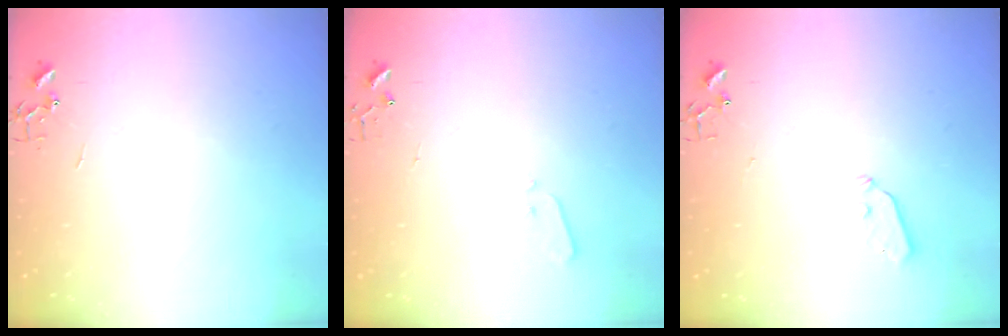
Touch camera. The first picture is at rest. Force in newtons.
{"total": 3.3, "press": 3.3, "slide": 0.4}
{"total": 3.3, "press": 3.3, "slide": 0.4}